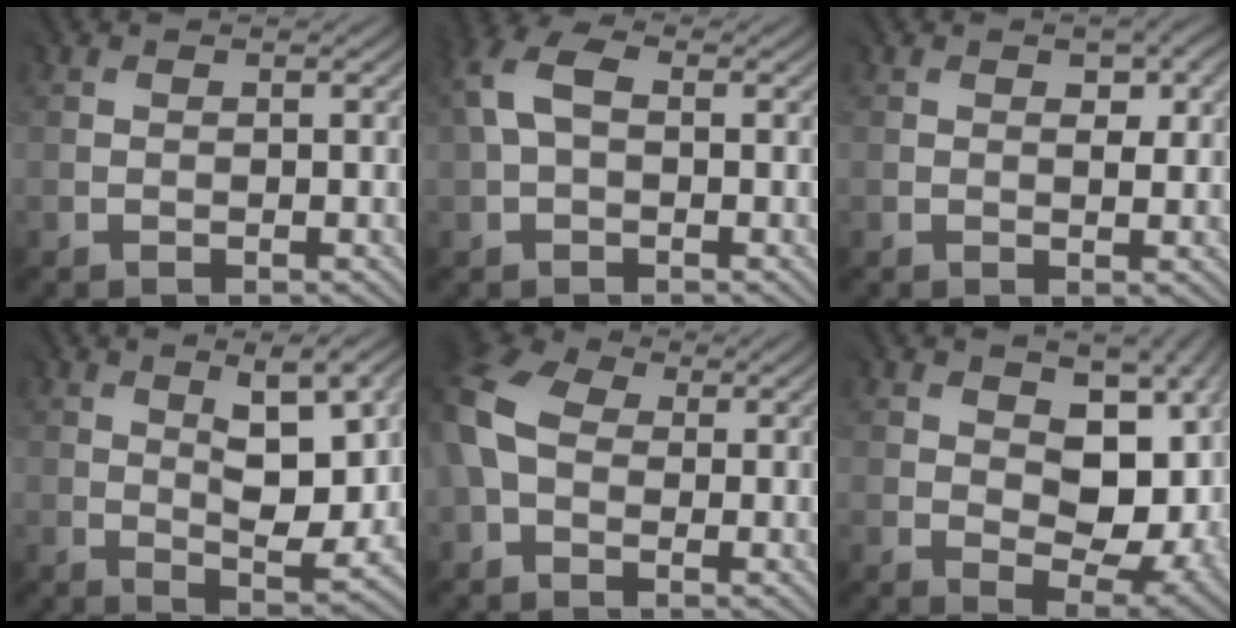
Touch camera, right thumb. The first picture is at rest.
{"total": 5.6, "force": [1.1, 3.4, 4.3], "torque": [-0.110, 0.016, 0.012]}
{"total": 2.9, "force": [1.0, 1.3, 2.3], "torque": [-0.037, -0.003, 0.021]}
{"total": 8.0, "force": [2.2, 2.7, 7.2], "torque": [-0.129, -0.010, 0.044]}
{"total": 9.5, "force": [0.1, 6.8, 6.7], "torque": [-0.192, -0.006, -0.003]}
{"total": 11.8, "force": [1.0, 7.4, 9.2], "torque": [-0.147, -0.017, 0.030]}